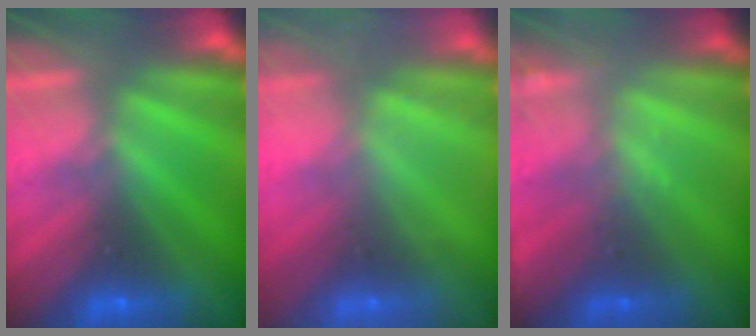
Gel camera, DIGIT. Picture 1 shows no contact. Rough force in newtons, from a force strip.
{"total": 2.2}
{"total": 1.9}